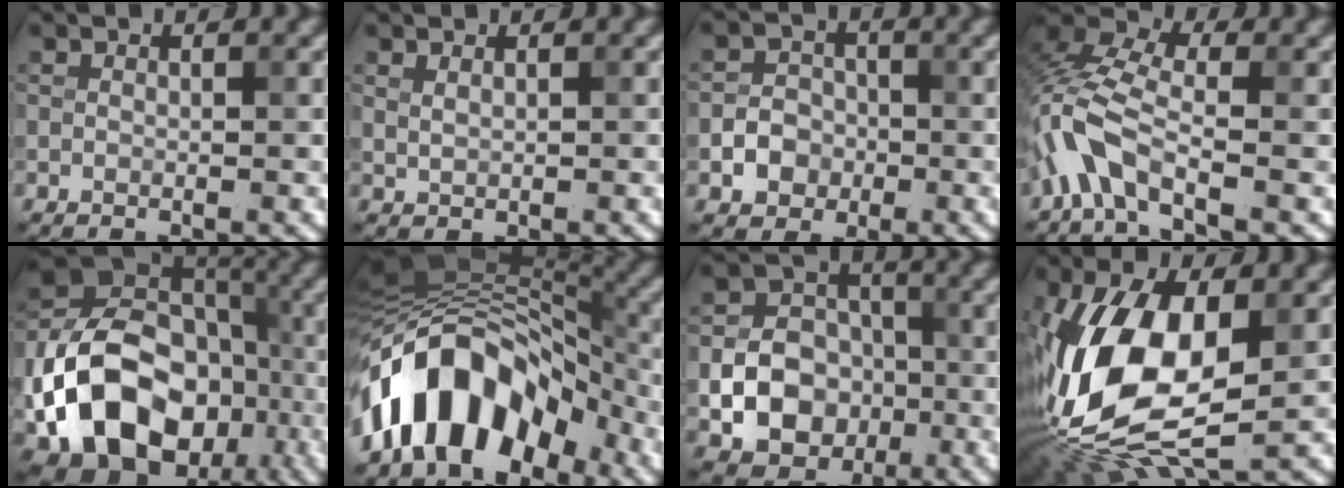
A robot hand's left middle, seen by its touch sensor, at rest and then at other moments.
{"total": 0.6, "force": [0.5, 0.2, 0.3], "torque": [-0.006, 0.000, 0.012]}
{"total": 2.9, "force": [-1.0, 2.5, 1.1], "torque": [-0.004, 0.002, -0.025]}
{"total": 6.3, "force": [-2.7, 2.8, 4.9], "torque": [-0.118, 0.009, -0.071]}
{"total": 16.3, "force": [-5.2, 12.3, 9.2], "torque": [-0.172, -0.011, -0.096]}
{"total": 11.3, "force": [-5.5, 6.7, 7.2], "torque": [-0.100, 0.025, -0.110]}
{"total": 9.2, "force": [-2.2, 7.9, 4.1], "torque": [-0.050, -0.013, -0.059]}
{"total": 14.5, "force": [-1.4, 7.7, 12.2], "torque": [-0.267, -0.010, -0.026]}